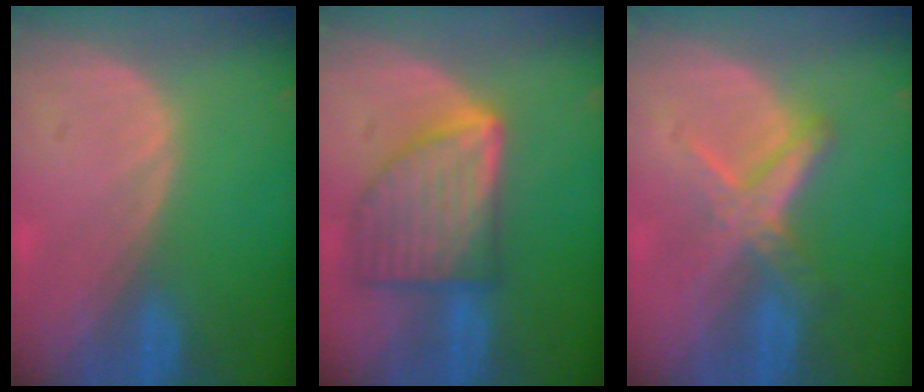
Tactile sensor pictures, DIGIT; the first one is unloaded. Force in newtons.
{"total": 9.1, "press": 9.1, "slide": 0.4}
{"total": 6.0, "press": 5.4, "slide": 2.5}